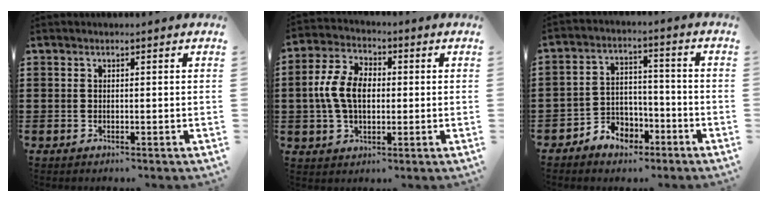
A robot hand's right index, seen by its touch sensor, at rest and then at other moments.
{"total": 8.0, "force": [-0.1, 5.2, 6.1], "torque": [-0.154, 0.006, -0.011]}
{"total": 4.6, "force": [-3.2, 3.2, 1.0], "torque": [-0.025, 0.014, -0.062]}